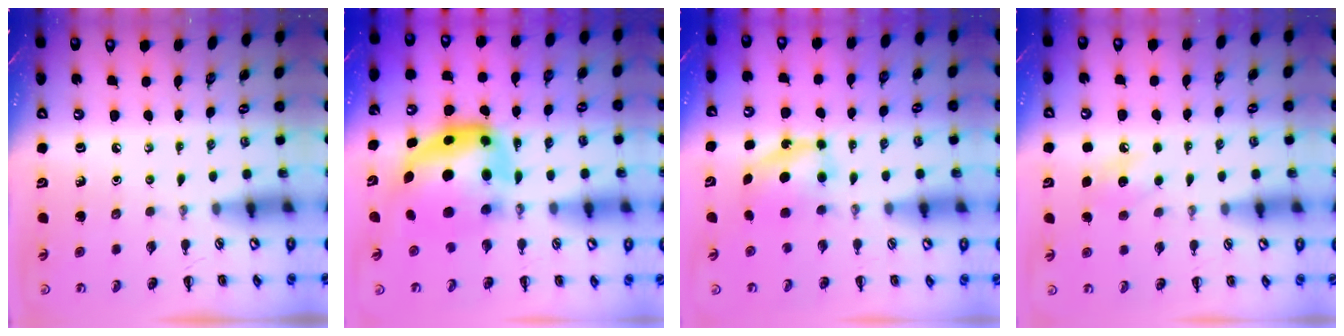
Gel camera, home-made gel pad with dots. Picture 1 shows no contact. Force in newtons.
{"total": 10.7, "press": 10.4, "slide": 2.5}
{"total": 5.2, "press": 5.2, "slide": 0.8}
{"total": 8.1, "press": 7.9, "slide": 1.8}